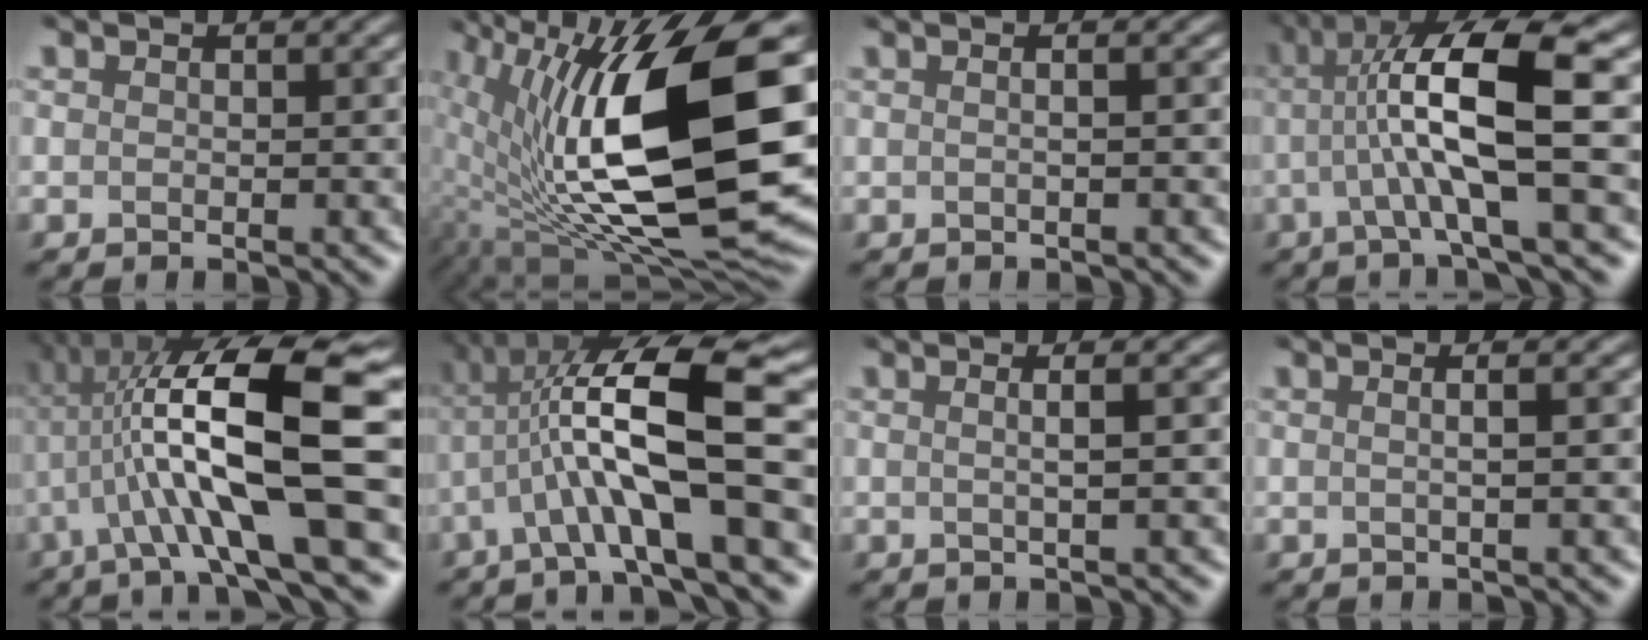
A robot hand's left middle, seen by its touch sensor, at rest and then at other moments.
{"total": 15.8, "force": [1.6, 6.2, 14.4], "torque": [-0.266, -0.017, 0.041]}
{"total": 2.3, "force": [0.8, 1.1, 1.9], "torque": [0.003, 0.010, -0.017]}
{"total": 8.9, "force": [0.1, 1.4, 8.8], "torque": [-0.175, 0.015, 0.012]}
{"total": 12.9, "force": [0.3, 3.2, 12.5], "torque": [-0.224, 0.012, 0.012]}
{"total": 10.5, "force": [-0.4, 2.4, 10.2], "torque": [-0.197, 0.019, -0.001]}
{"total": 2.5, "force": [0.7, 0.7, 2.3], "torque": [-0.018, 0.012, -0.013]}
{"total": 2.6, "force": [0.8, 1.0, 2.2], "torque": [-0.006, 0.013, -0.016]}